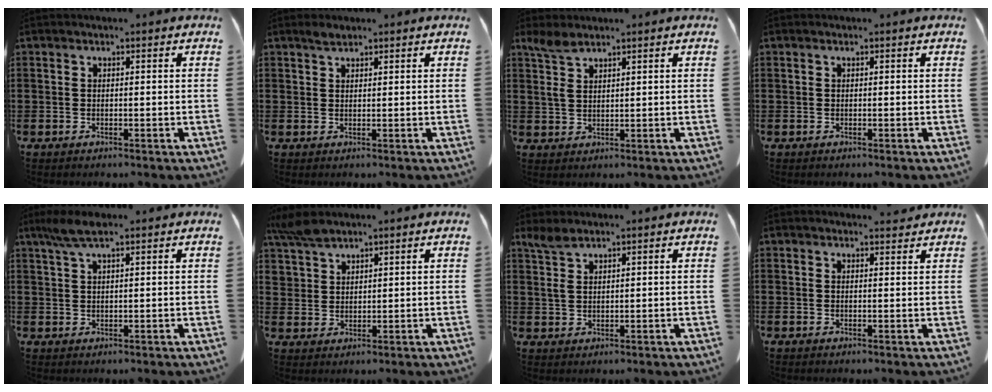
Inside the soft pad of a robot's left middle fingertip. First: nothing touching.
{"total": 1.5, "force": [1.2, 0.5, 0.7], "torque": [-0.017, 0.000, 0.023]}
{"total": 4.2, "force": [2.5, 1.8, 2.8], "torque": [-0.073, 0.001, 0.044]}
{"total": 0.0}
{"total": 4.2, "force": [2.5, 0.9, 3.2], "torque": [-0.068, 0.001, 0.047]}
{"total": 3.9, "force": [3.4, 1.5, 1.1], "torque": [-0.035, -0.005, 0.067]}
{"total": 3.4, "force": [2.1, 1.2, 2.4], "torque": [-0.062, -0.001, 0.037]}
{"total": 1.5, "force": [1.4, 0.2, 0.5], "torque": [-0.012, 0.000, 0.028]}